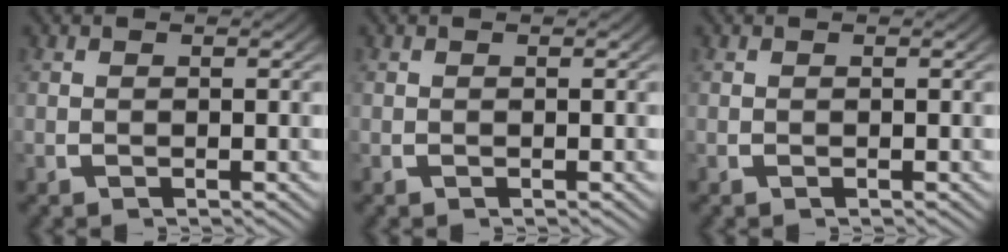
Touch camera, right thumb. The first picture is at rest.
{"total": 0.0}
{"total": 0.0}